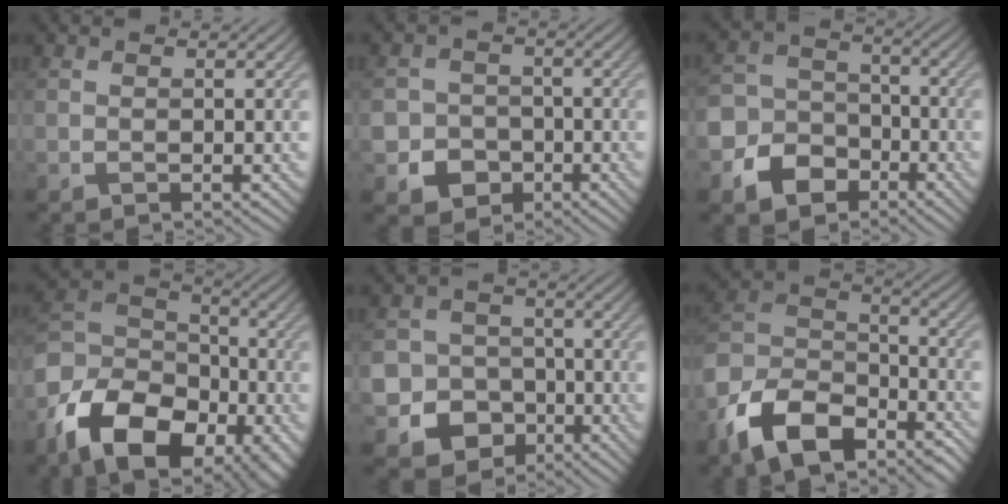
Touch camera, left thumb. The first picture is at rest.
{"total": 5.6, "force": [-2.4, 4.8, 1.5], "torque": [-0.033, -0.007, -0.063]}
{"total": 8.4, "force": [-4.4, 6.4, 3.3], "torque": [-0.088, -0.019, -0.096]}
{"total": 15.5, "force": [-8.0, 10.1, 8.7], "torque": [-0.205, -0.038, -0.145]}
{"total": 11.8, "force": [-5.1, 10.1, 3.1], "torque": [-0.096, -0.036, -0.105]}
{"total": 14.0, "force": [-9.1, 7.2, 7.8], "torque": [-0.183, -0.016, -0.177]}